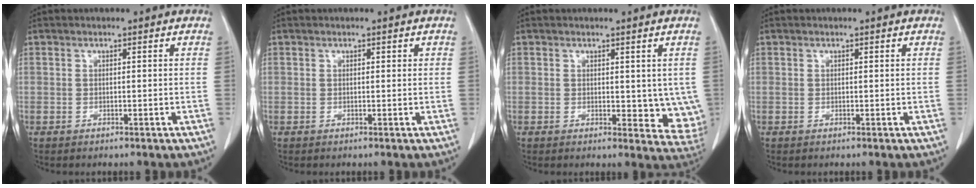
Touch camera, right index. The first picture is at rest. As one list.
[{"total": 0.5, "force": [0.2, 0.3, 0.3], "torque": [0.000, 0.001, 0.001]}, {"total": 7.1, "force": [0.7, 3.7, 6.0], "torque": [-0.056, -0.018, 0.012]}, {"total": 0.0}]